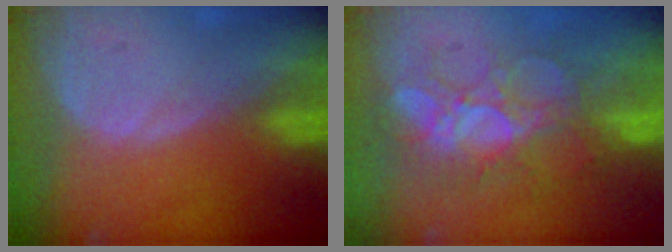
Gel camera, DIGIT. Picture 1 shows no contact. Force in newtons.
{"total": 9.4, "press": 8.5, "slide": 4.0}